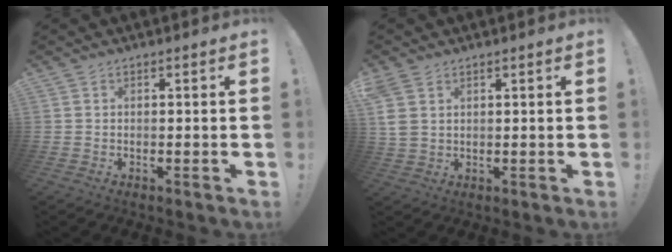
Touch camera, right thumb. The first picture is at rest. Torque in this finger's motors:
{"motor_torque": [0.12, 0.18, 0.39, 0.43, 0.04]}